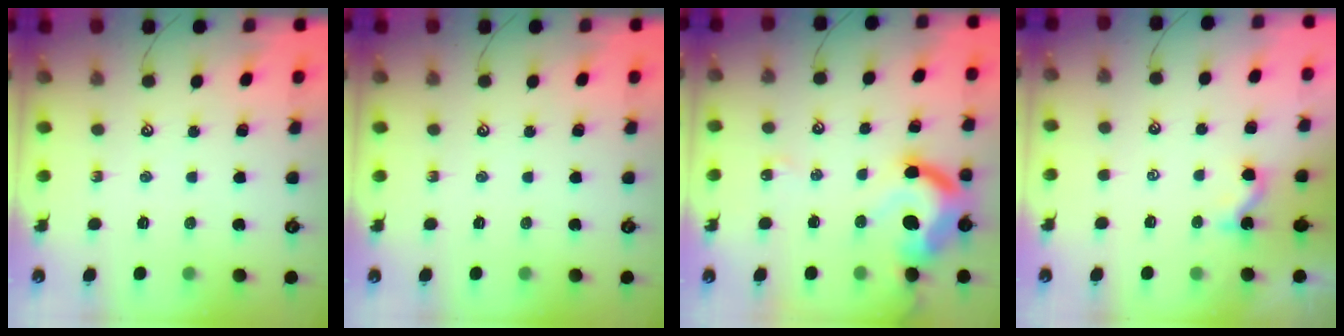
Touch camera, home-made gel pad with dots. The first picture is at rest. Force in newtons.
{"total": 0.0}
{"total": 14.2, "press": 14.1, "slide": 1.7}
{"total": 1.5, "press": 1.5, "slide": 0.2}